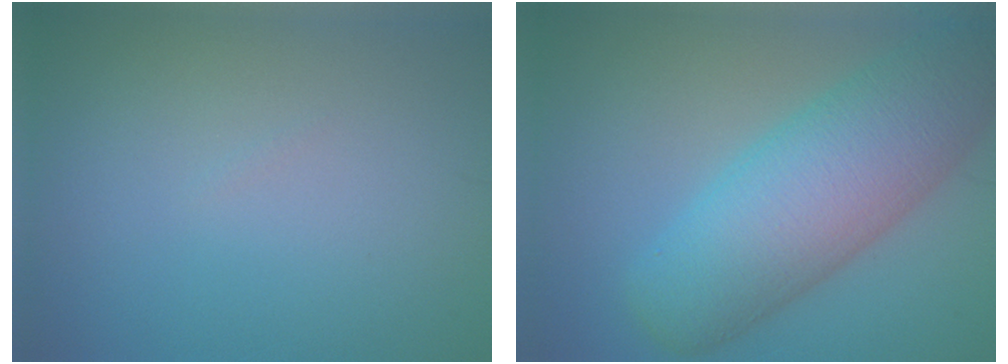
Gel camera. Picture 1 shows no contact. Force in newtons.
{"total": 9.5, "press": 9.5, "slide": 0.3}